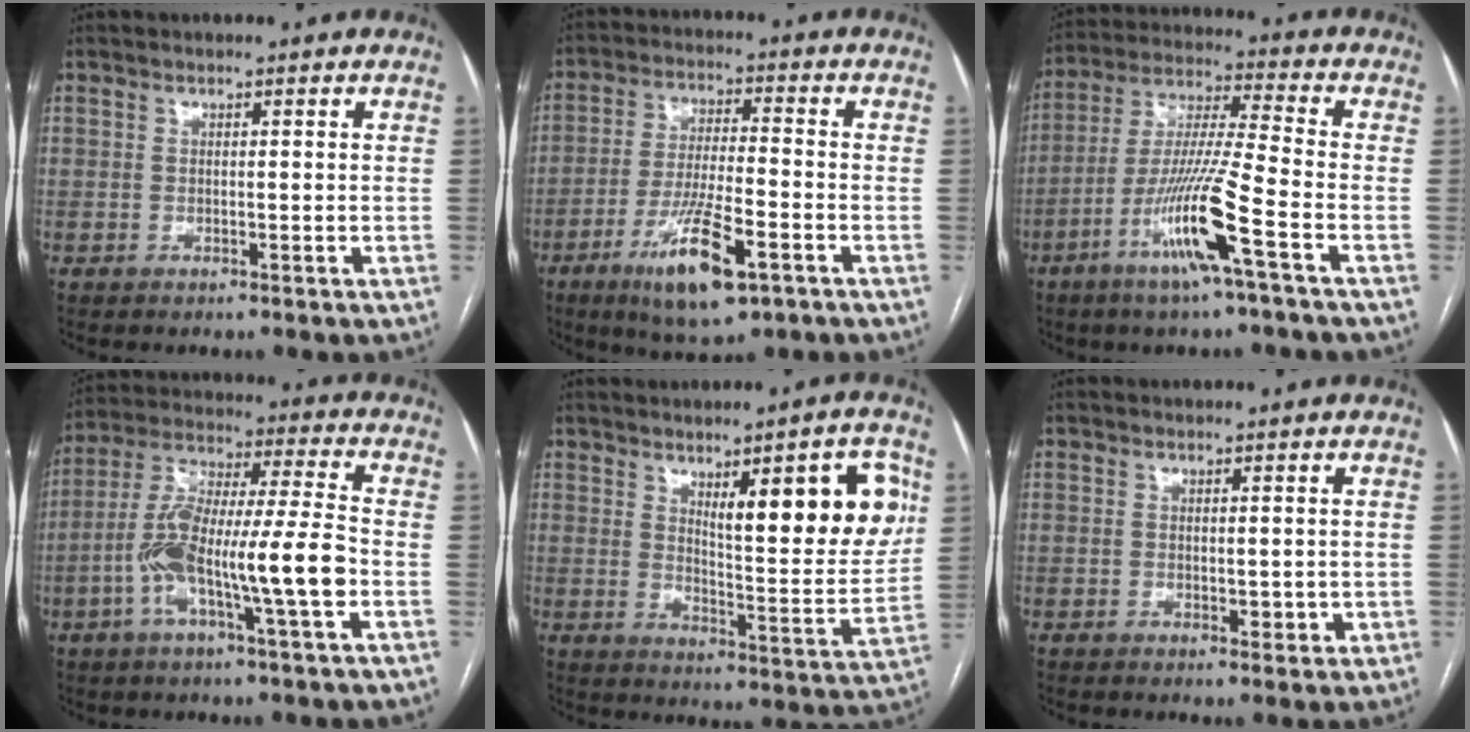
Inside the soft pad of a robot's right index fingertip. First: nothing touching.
{"total": 12.1, "force": [-6.1, 2.3, 10.2], "torque": [-0.194, -0.019, -0.102]}
{"total": 13.5, "force": [-6.2, -0.8, 12.0], "torque": [-0.241, -0.013, -0.120]}
{"total": 15.2, "force": [-4.4, 1.1, 14.5], "torque": [-0.277, 0.012, -0.081]}
{"total": 15.2, "force": [5.7, 3.0, 13.8], "torque": [-0.181, -0.006, 0.086]}
{"total": 1.8, "force": [-0.1, 1.2, 1.3], "torque": [-0.015, 0.000, 0.002]}